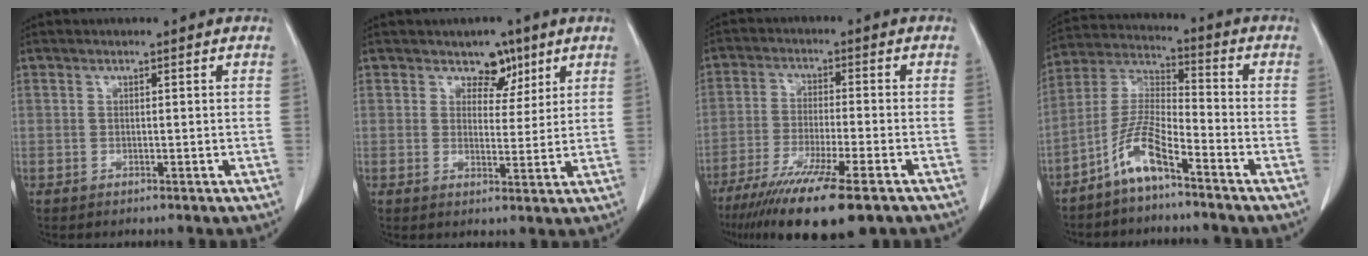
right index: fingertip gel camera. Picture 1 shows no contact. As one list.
[{"total": 4.1, "force": [2.7, 2.8, 1.4], "torque": [-0.007, -0.001, 0.041]}, {"total": 15.7, "force": [-11.1, 1.5, 11.1], "torque": [-0.183, -0.045, -0.181]}, {"total": 8.4, "force": [-5.7, 1.3, 6.1], "torque": [-0.137, 0.001, -0.119]}]